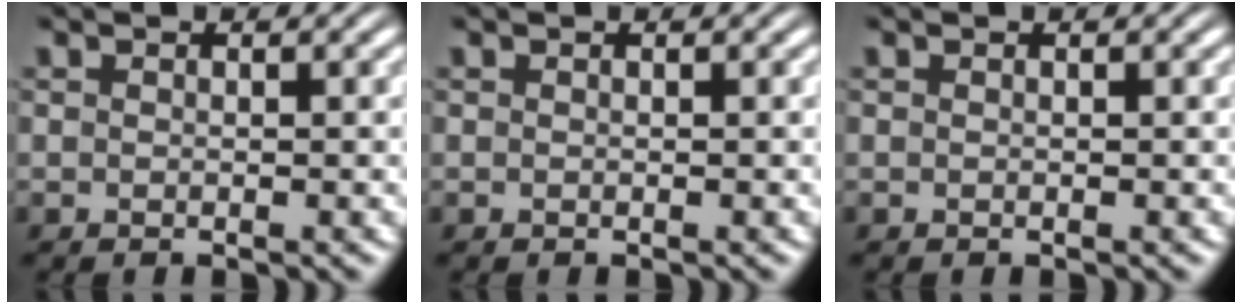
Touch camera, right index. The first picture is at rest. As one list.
[{"total": 0.0}, {"total": 0.0}]